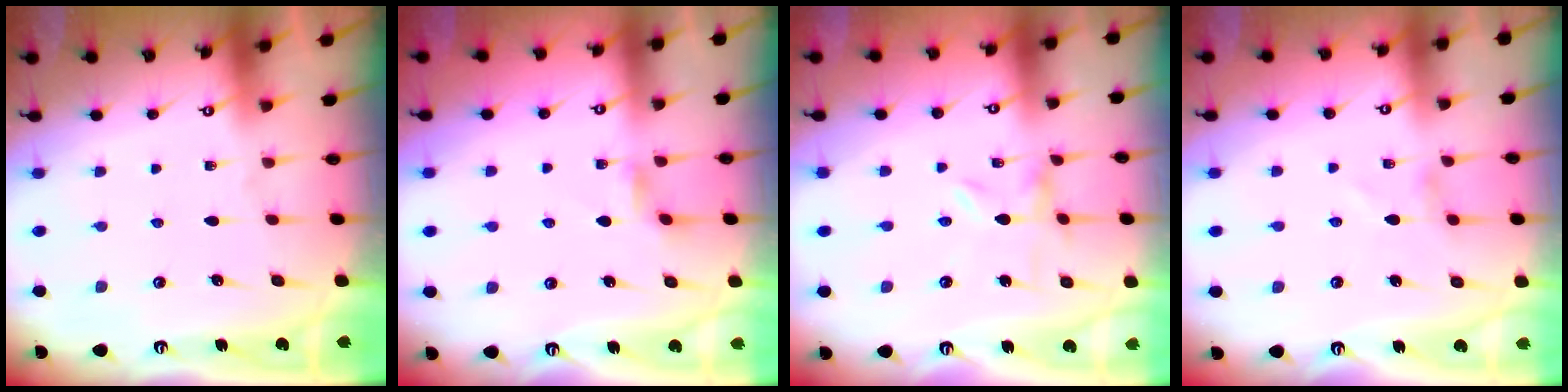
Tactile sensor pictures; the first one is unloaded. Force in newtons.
{"total": 2.1, "press": 2.1, "slide": 0.3}
{"total": 0.0}
{"total": 0.5, "press": 0.5, "slide": 0.2}